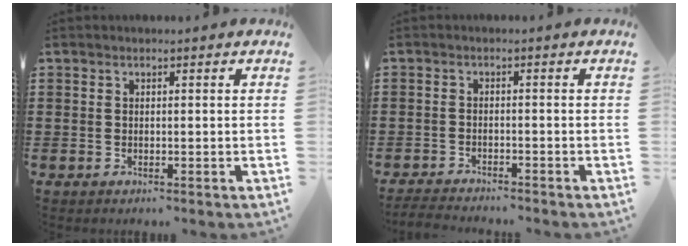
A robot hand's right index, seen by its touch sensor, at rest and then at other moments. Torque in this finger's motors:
{"motor_torque": [-1.09, 1.05, -0.93, -0.21]}